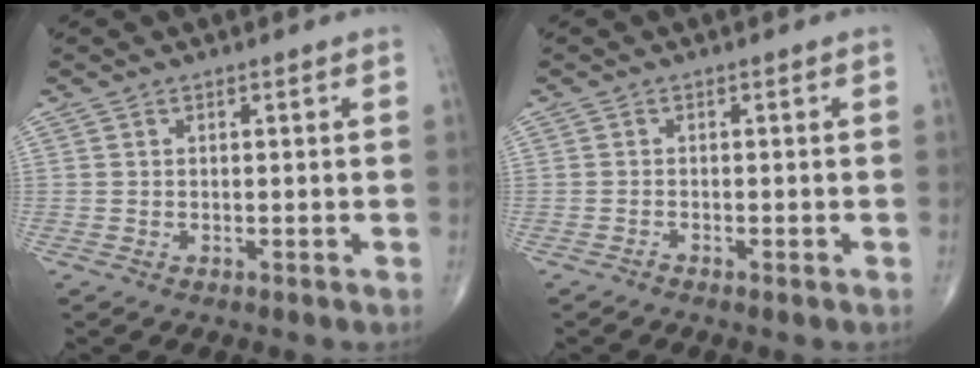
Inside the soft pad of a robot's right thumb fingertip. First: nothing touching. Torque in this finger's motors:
{"motor_torque": [-0.21, 0.12, -0.09, 0.10, 0.03]}